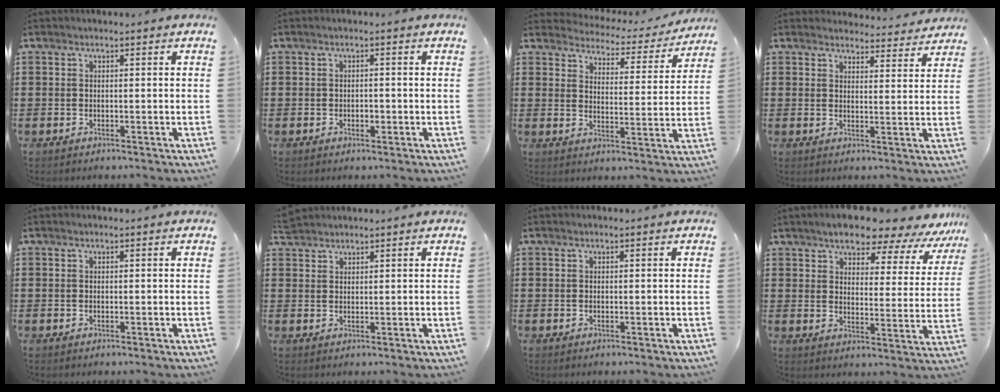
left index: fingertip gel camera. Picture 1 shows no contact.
{"total": 1.4, "force": [-0.4, 0.8, 1.0], "torque": [-0.021, 0.001, -0.008]}
{"total": 3.3, "force": [3.3, 0.3, 0.2], "torque": [-0.020, -0.034, 0.048]}
{"total": 3.8, "force": [3.7, 0.6, 0.5], "torque": [-0.014, -0.021, 0.066]}
{"total": 0.0}
{"total": 2.1, "force": [2.1, 0.4, 0.2], "torque": [-0.010, 0.001, 0.042]}
{"total": 0.0}
{"total": 7.2, "force": [6.6, 1.5, 2.7], "torque": [-0.066, -0.034, 0.113]}